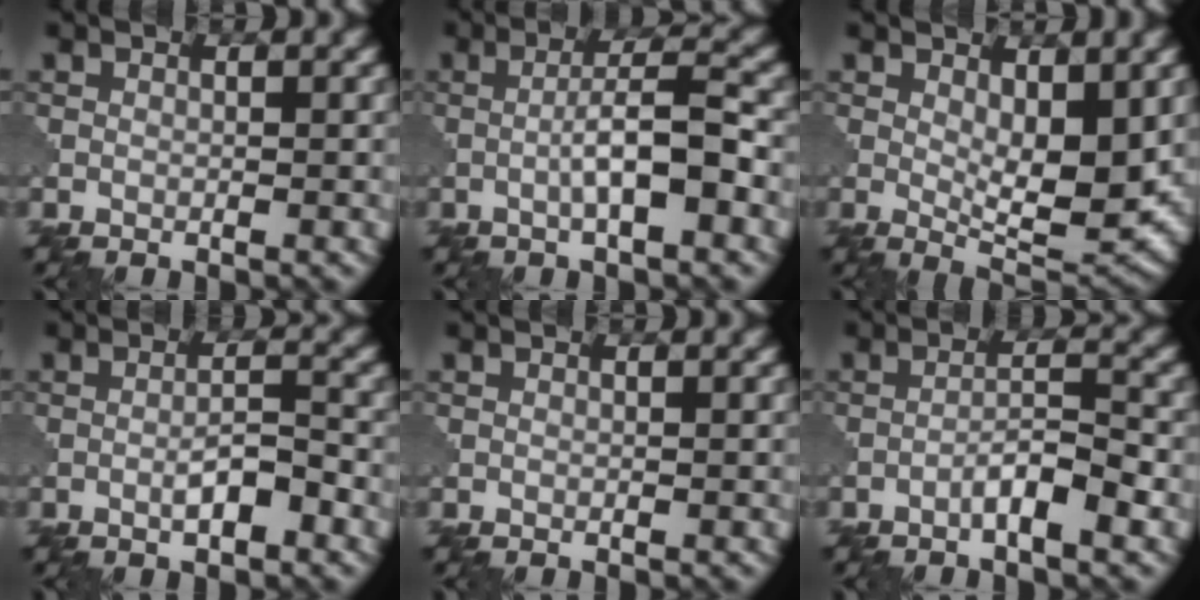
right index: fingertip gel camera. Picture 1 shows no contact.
{"total": 4.7, "force": [-1.2, 0.8, 4.5], "torque": [-0.074, 0.013, -0.025]}
{"total": 6.0, "force": [0.7, 2.4, 5.5], "torque": [-0.089, -0.011, 0.015]}
{"total": 2.8, "force": [-1.2, 0.6, 2.5], "torque": [-0.041, 0.008, -0.023]}
{"total": 0.0}
{"total": 3.4, "force": [-1.9, 0.5, 2.8], "torque": [-0.047, 0.013, -0.038]}